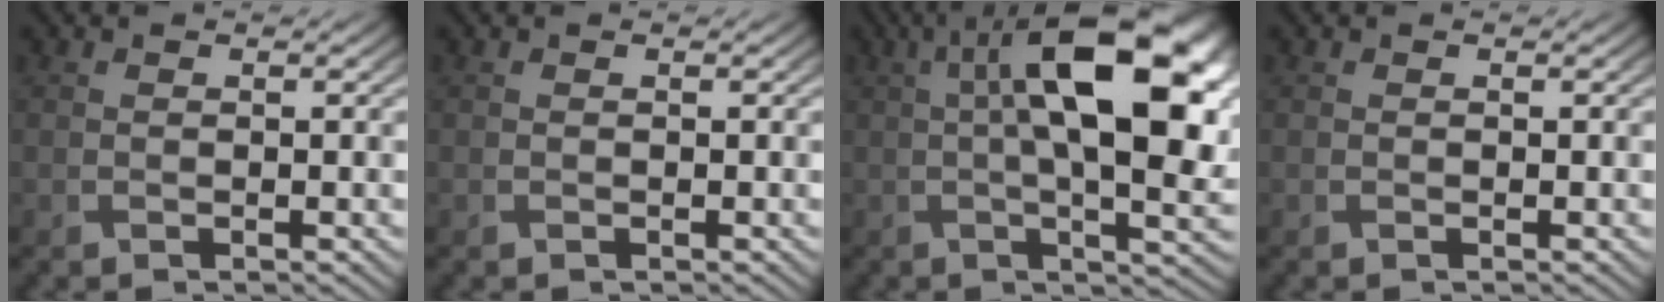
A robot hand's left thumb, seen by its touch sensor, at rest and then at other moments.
{"total": 0.0}
{"total": 17.5, "force": [3.4, 6.5, 15.9], "torque": [-0.246, 0.024, 0.049]}
{"total": 0.0}